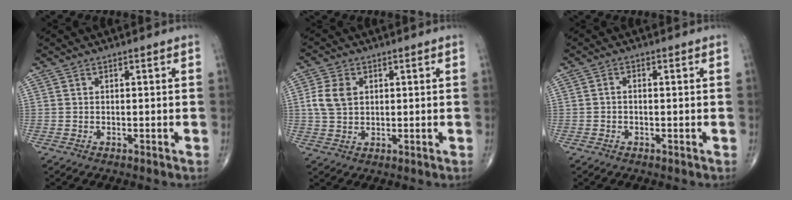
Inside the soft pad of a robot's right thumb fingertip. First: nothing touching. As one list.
[{"total": 6.0, "force": [1.2, 4.3, 4.0], "torque": [-0.076, 0.000, 0.025]}, {"total": 0.8, "force": [-0.3, 0.4, 0.7], "torque": [-0.007, 0.003, -0.008]}]